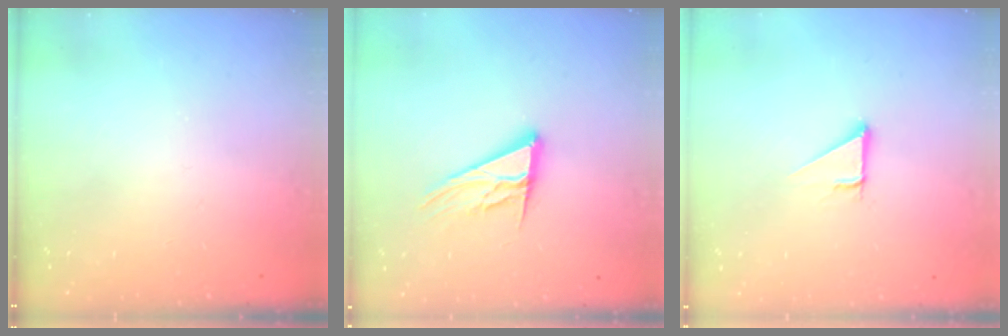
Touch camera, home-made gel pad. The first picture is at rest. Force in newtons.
{"total": 13.1, "press": 12.9, "slide": 2.5}
{"total": 2.9, "press": 2.9, "slide": 0.1}